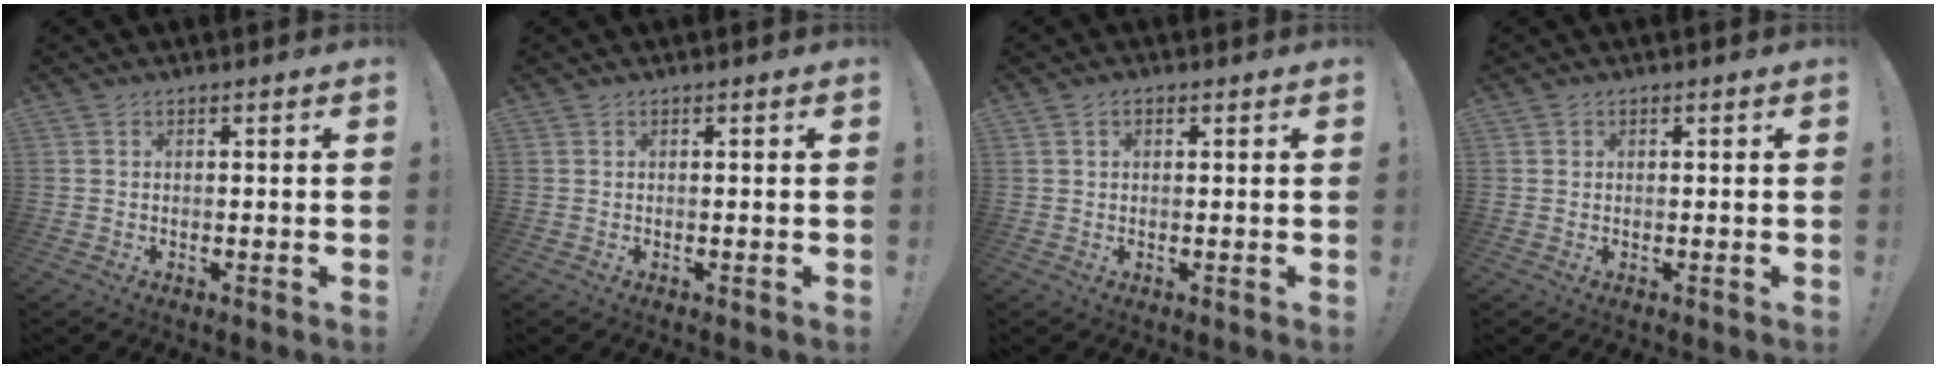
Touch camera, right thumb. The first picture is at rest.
{"total": 0.0}
{"total": 1.7, "force": [0.6, 1.2, 1.0], "torque": [-0.011, 0.002, 0.010]}
{"total": 0.6, "force": [0.2, 0.6, -0.1], "torque": [0.003, 0.000, 0.004]}